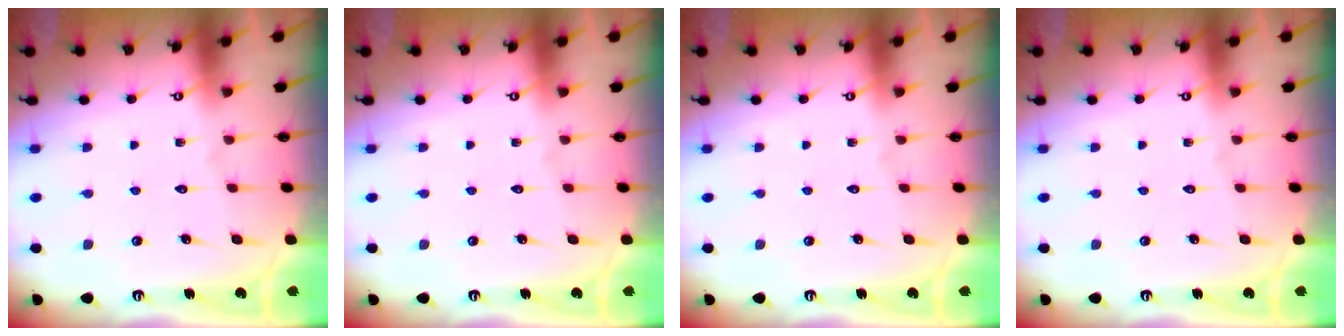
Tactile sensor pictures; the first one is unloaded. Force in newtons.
{"total": 0.0}
{"total": 0.0}
{"total": 0.0}